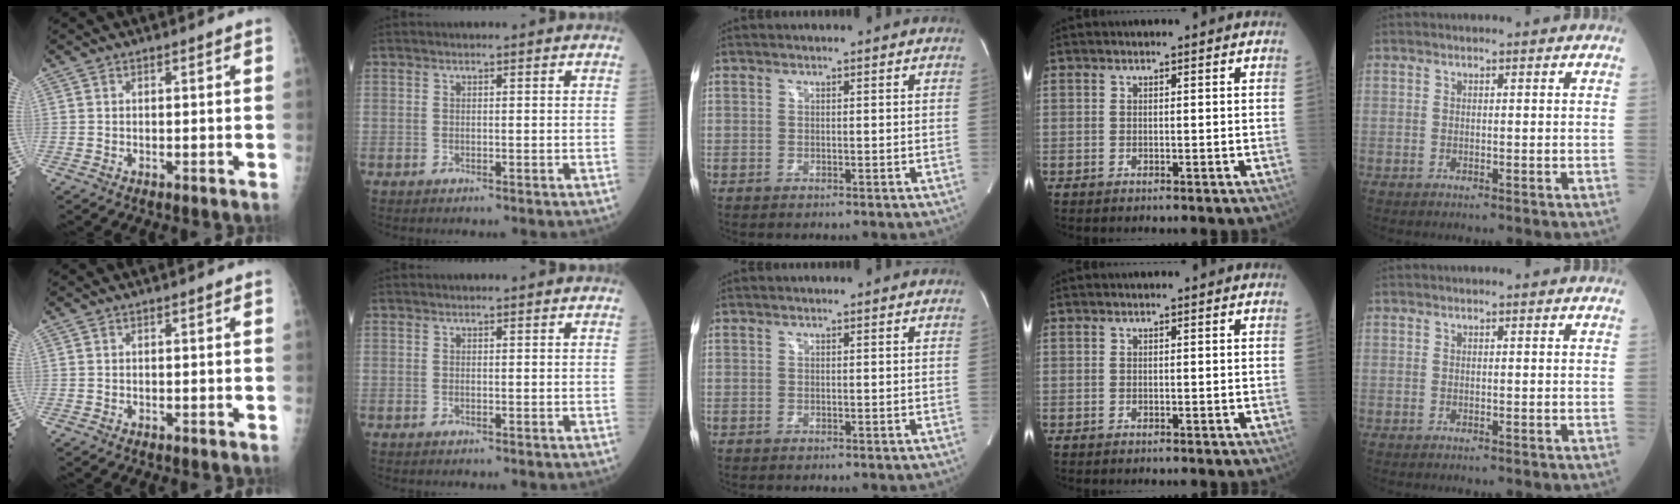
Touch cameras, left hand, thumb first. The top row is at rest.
{}